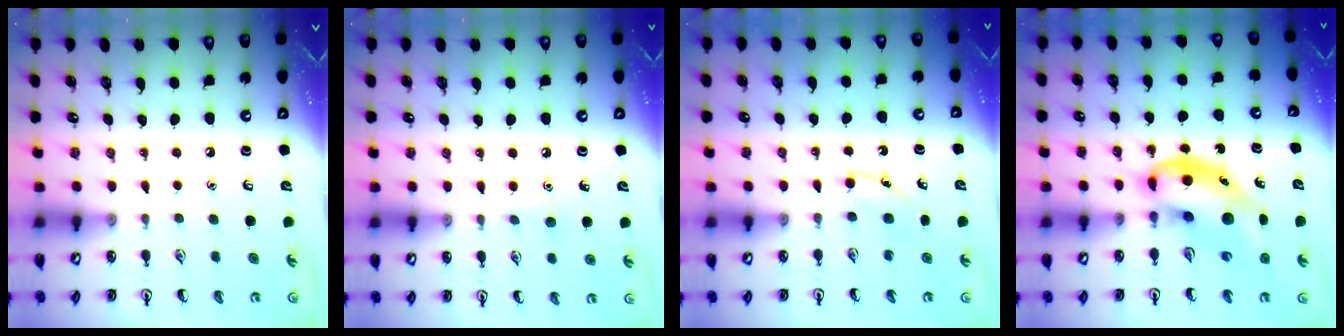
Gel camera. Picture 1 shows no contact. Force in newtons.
{"total": 5.9, "press": 5.6, "slide": 1.7}
{"total": 3.8, "press": 3.5, "slide": 1.6}
{"total": 12.5, "press": 12.0, "slide": 3.5}